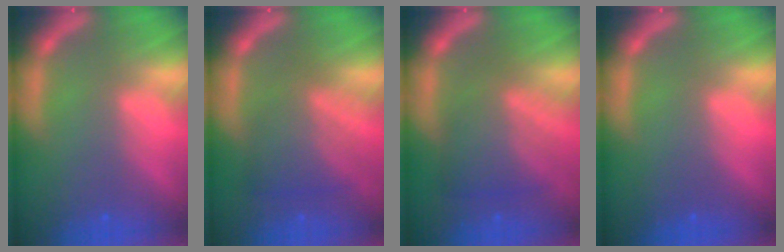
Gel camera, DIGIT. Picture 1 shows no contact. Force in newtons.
{"total": 5.5}
{"total": 6.5}
{"total": 0.0}